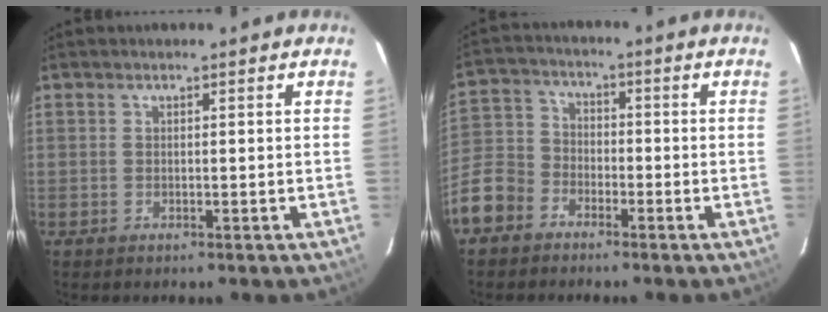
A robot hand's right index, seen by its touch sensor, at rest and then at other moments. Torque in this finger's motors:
{"motor_torque": [0.40, -0.63, -0.17, -0.21]}